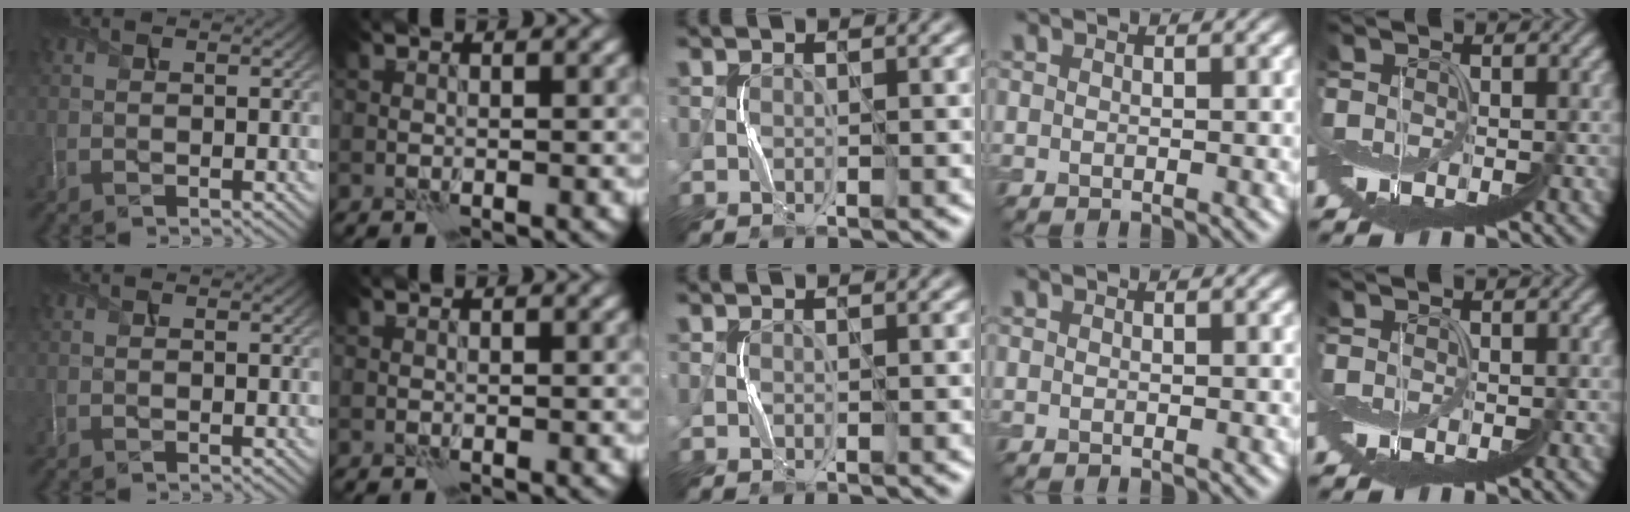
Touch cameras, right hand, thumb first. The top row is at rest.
{}